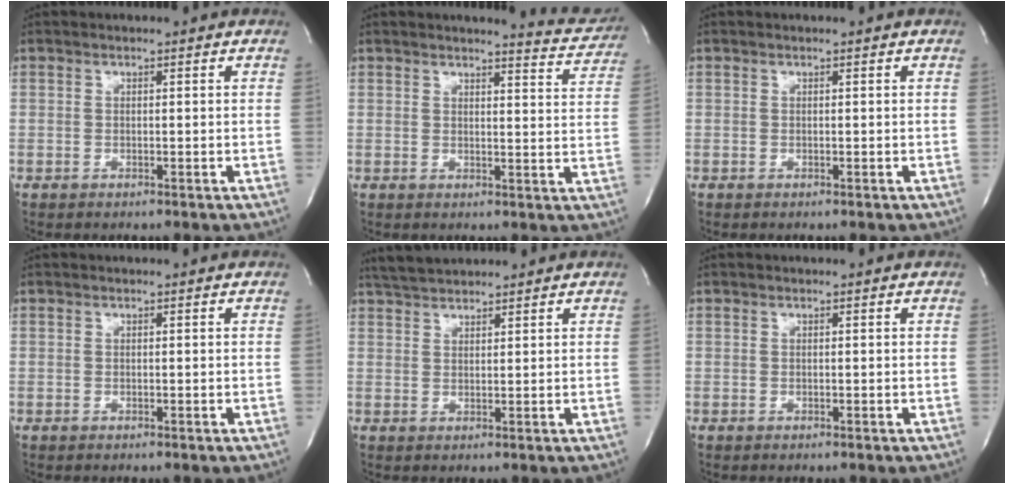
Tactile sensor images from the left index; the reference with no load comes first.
{"total": 7.1, "force": [7.1, 0.5, 0.8], "torque": [-0.002, -0.038, 0.063]}
{"total": 0.0}
{"total": 0.0}
{"total": 4.5, "force": [4.3, 0.7, 1.3], "torque": [-0.030, 0.022, 0.081]}
{"total": 0.0}